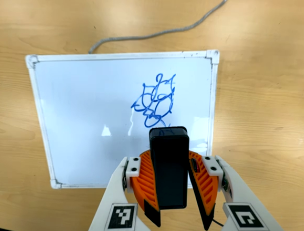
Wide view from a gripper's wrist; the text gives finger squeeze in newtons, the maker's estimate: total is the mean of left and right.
{"total": 10.0, "left": 10.3, "right": 9.7}